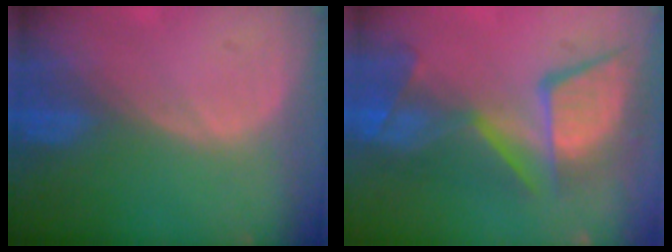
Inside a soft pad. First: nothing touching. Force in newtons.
{"total": 11.3, "press": 10.5, "slide": 4.2}